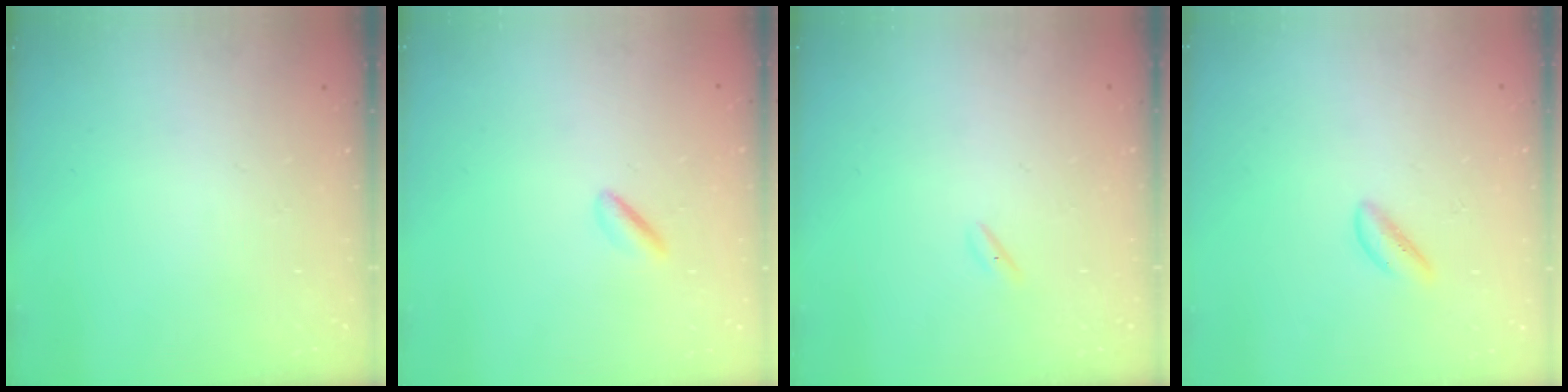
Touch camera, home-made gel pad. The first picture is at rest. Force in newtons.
{"total": 0.9, "press": 0.5, "slide": 0.7}
{"total": 1.6, "press": 1.5, "slide": 0.6}
{"total": 1.7, "press": 1.6, "slide": 0.6}